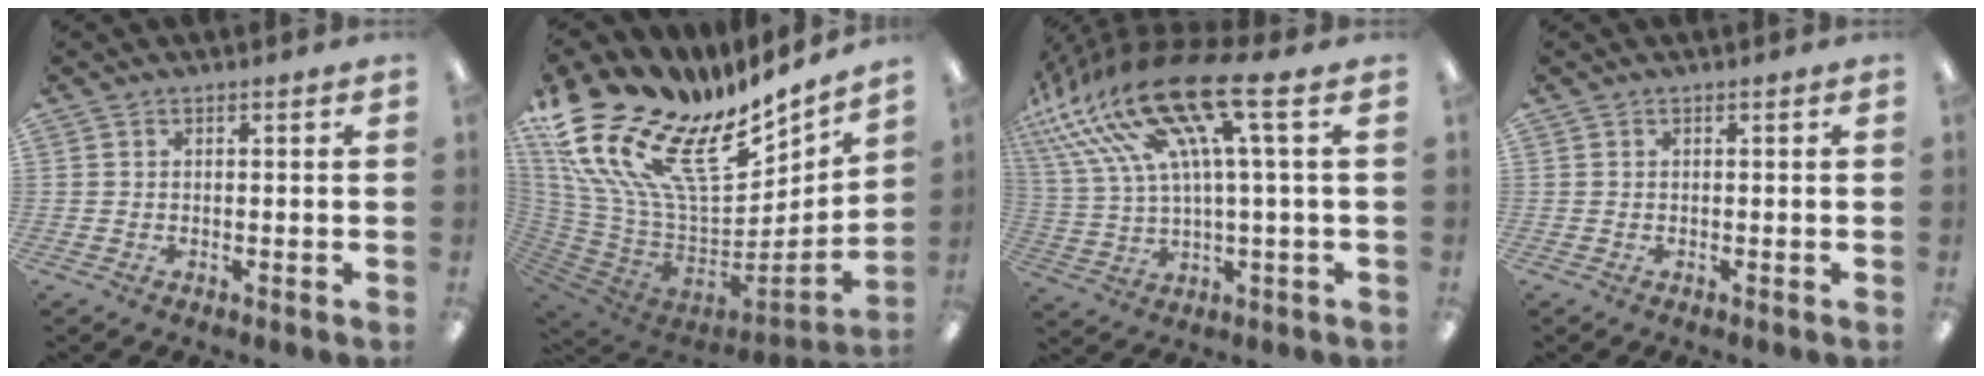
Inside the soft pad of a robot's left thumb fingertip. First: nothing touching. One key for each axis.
{"total": 25.7, "fx": 13.5, "fy": 13.7, "fz": 17.2, "tx": -0.321, "ty": -0.114, "tz": 0.272}
{"total": 21.2, "fx": 11.0, "fy": 5.9, "fz": 17.1, "tx": -0.357, "ty": -0.059, "tz": 0.178}
{"total": 0.0}